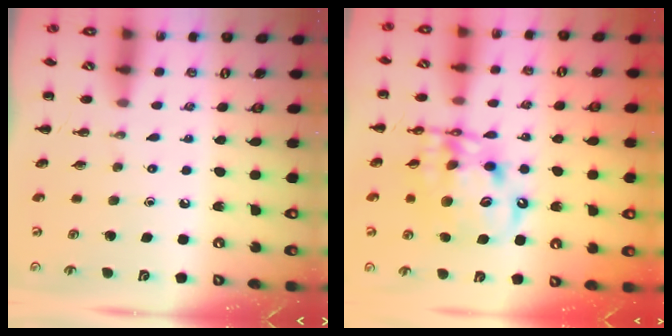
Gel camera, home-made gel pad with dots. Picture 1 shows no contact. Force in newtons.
{"total": 13.6, "press": 13.2, "slide": 3.3}